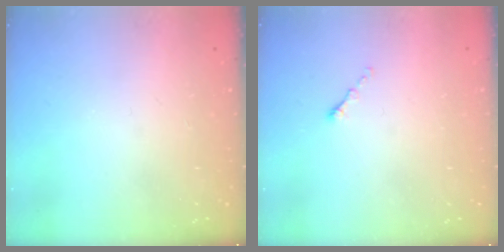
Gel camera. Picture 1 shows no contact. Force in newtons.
{"total": 0.0}